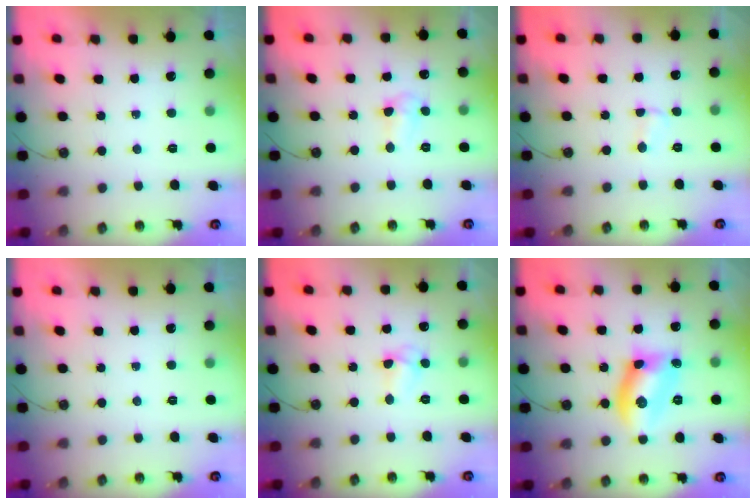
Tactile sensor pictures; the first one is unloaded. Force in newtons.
{"total": 4.0, "press": 4.0, "slide": 0.6}
{"total": 2.1, "press": 2.1, "slide": 0.2}
{"total": 0.0}
{"total": 4.7, "press": 4.6, "slide": 0.5}
{"total": 12.1, "press": 11.6, "slide": 3.4}